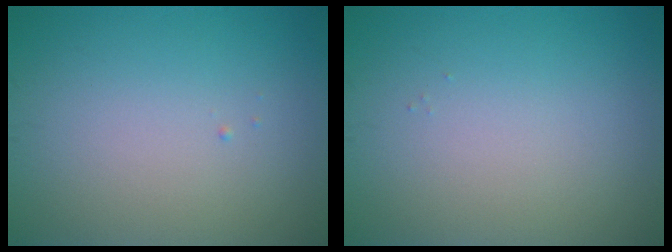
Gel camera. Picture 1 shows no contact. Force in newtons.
{"total": 0.0}